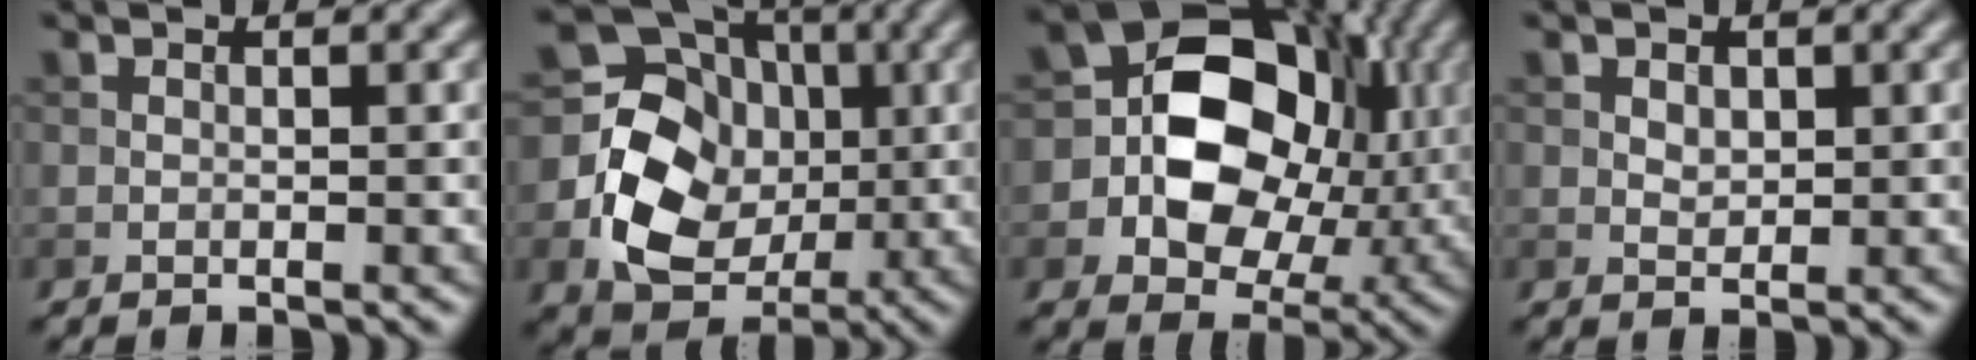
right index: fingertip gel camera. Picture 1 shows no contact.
{"total": 12.8, "force": [-1.7, 10.7, 6.8], "torque": [-0.099, -0.016, -0.048]}
{"total": 13.0, "force": [0.6, 10.0, 8.3], "torque": [-0.129, 0.000, -0.004]}
{"total": 1.3, "force": [0.5, 1.0, 0.7], "torque": [-0.012, -0.002, 0.010]}